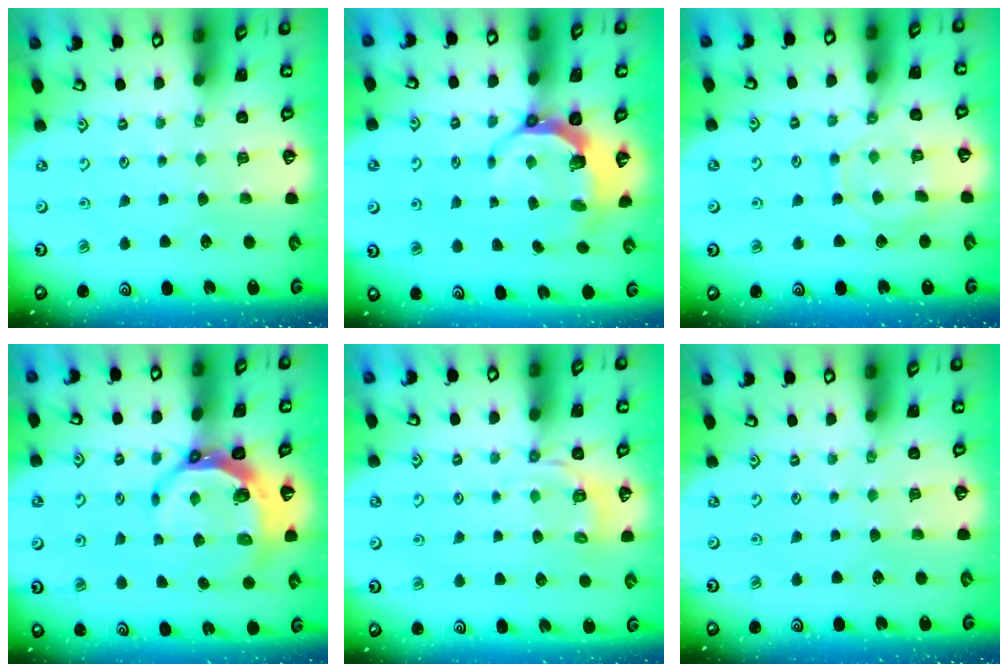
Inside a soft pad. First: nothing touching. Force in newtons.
{"total": 7.5, "press": 6.3, "slide": 4.2}
{"total": 9.2, "press": 9.2, "slide": 0.8}
{"total": 7.9, "press": 6.9, "slide": 4.0}
{"total": 3.8, "press": 3.5, "slide": 1.5}
{"total": 0.0}